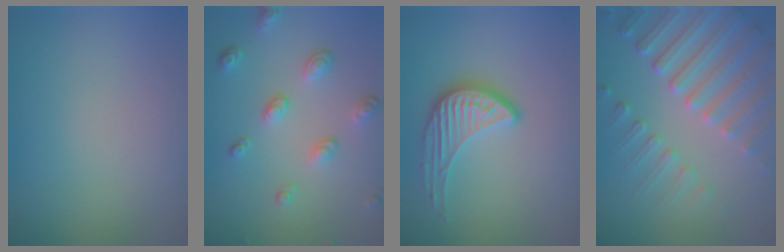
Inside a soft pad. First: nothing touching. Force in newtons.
{"total": 3.3, "press": 2.6, "slide": 2.0}
{"total": 4.0, "press": 3.0, "slide": 2.6}
{"total": 5.4, "press": 4.8, "slide": 2.5}